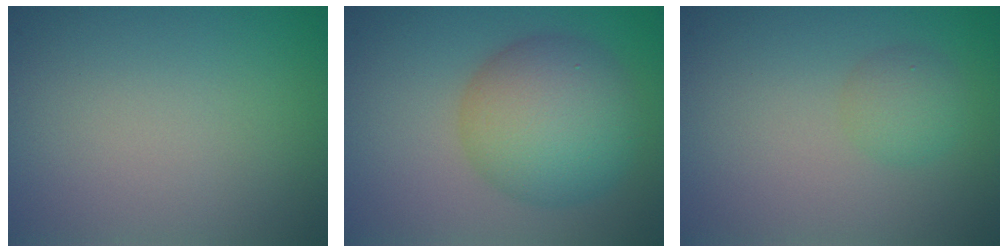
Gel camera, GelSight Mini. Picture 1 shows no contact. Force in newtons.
{"total": 7.9, "press": 7.8, "slide": 0.2}
{"total": 1.9, "press": 1.9, "slide": 0.0}